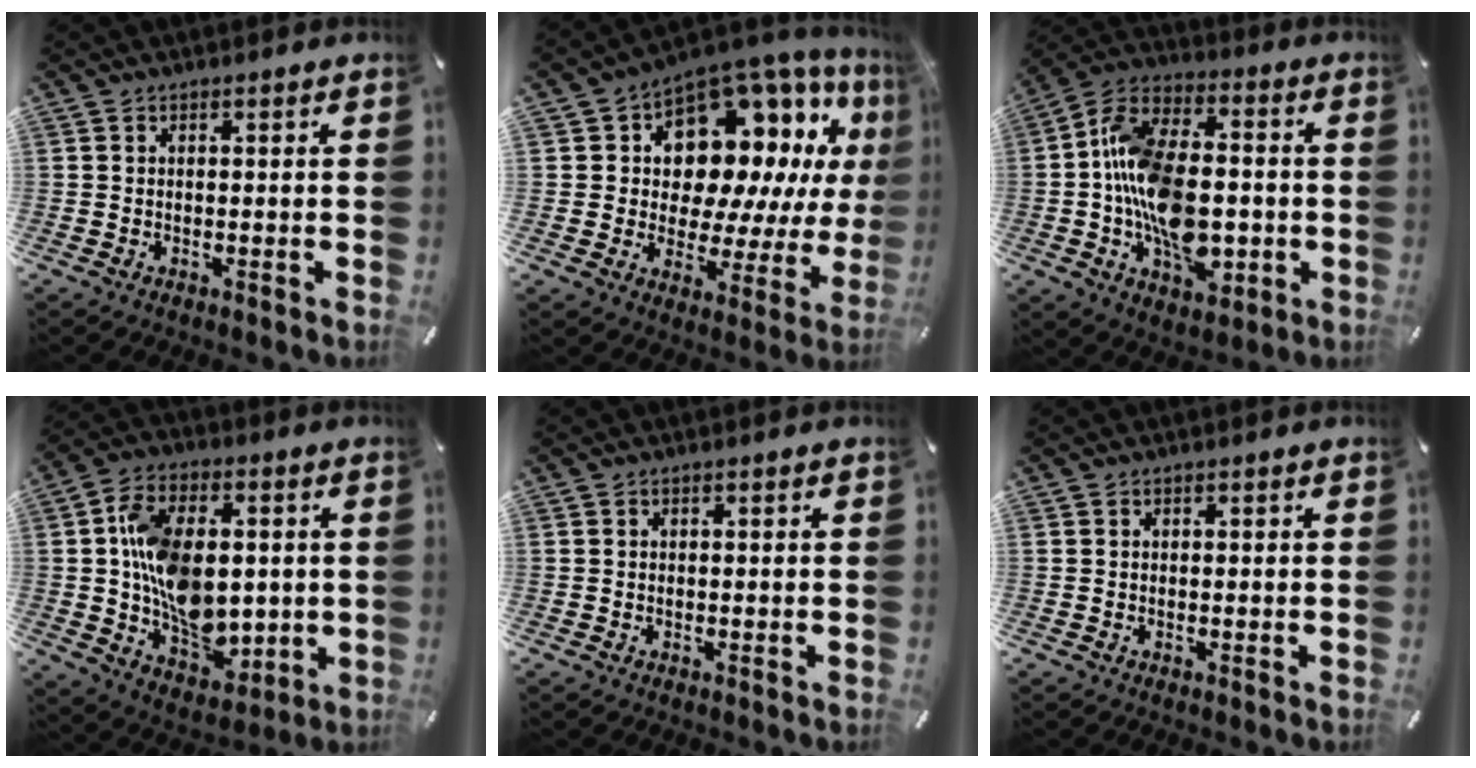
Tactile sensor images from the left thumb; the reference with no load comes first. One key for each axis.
{"total": 15.8, "fx": 8.0, "fy": 10.5, "fz": 8.7, "tx": -0.130, "ty": -0.072, "tz": 0.138}
{"total": 19.0, "fx": -3.3, "fy": 12.0, "fz": 14.3, "tx": -0.286, "ty": 0.017, "tz": -0.056}
{"total": 16.6, "fx": 0.5, "fy": 11.6, "fz": 11.9, "tx": -0.213, "ty": 0.015, "tz": 0.018}
{"total": 0.0}
{"total": 0.0}